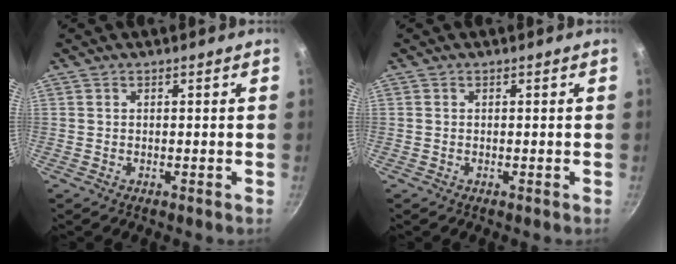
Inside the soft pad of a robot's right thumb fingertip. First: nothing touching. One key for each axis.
{"total": 0.0}